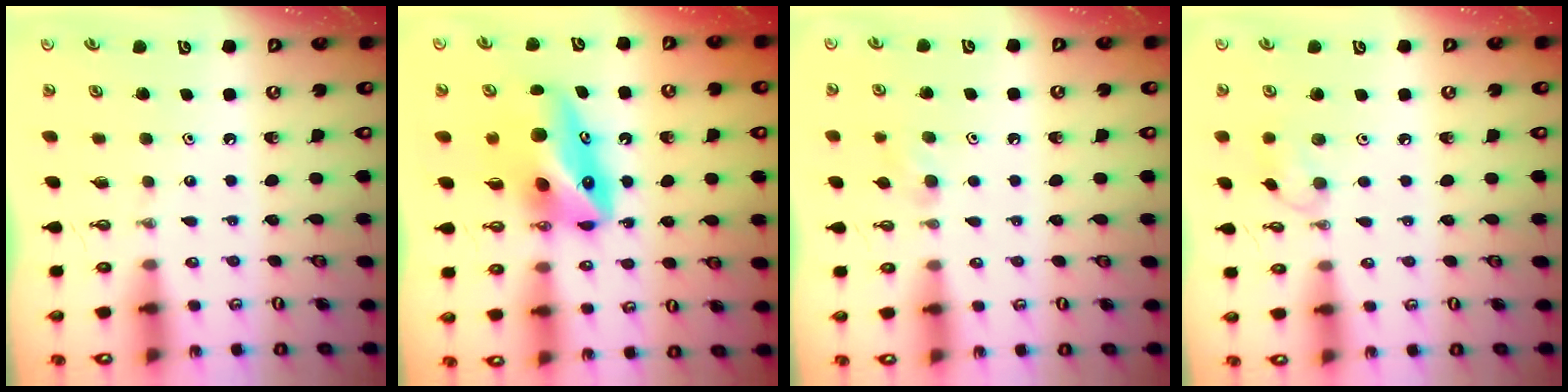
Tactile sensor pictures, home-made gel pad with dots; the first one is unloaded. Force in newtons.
{"total": 10.9, "press": 10.8, "slide": 1.6}
{"total": 4.3, "press": 4.1, "slide": 1.3}
{"total": 6.8, "press": 6.6, "slide": 1.9}